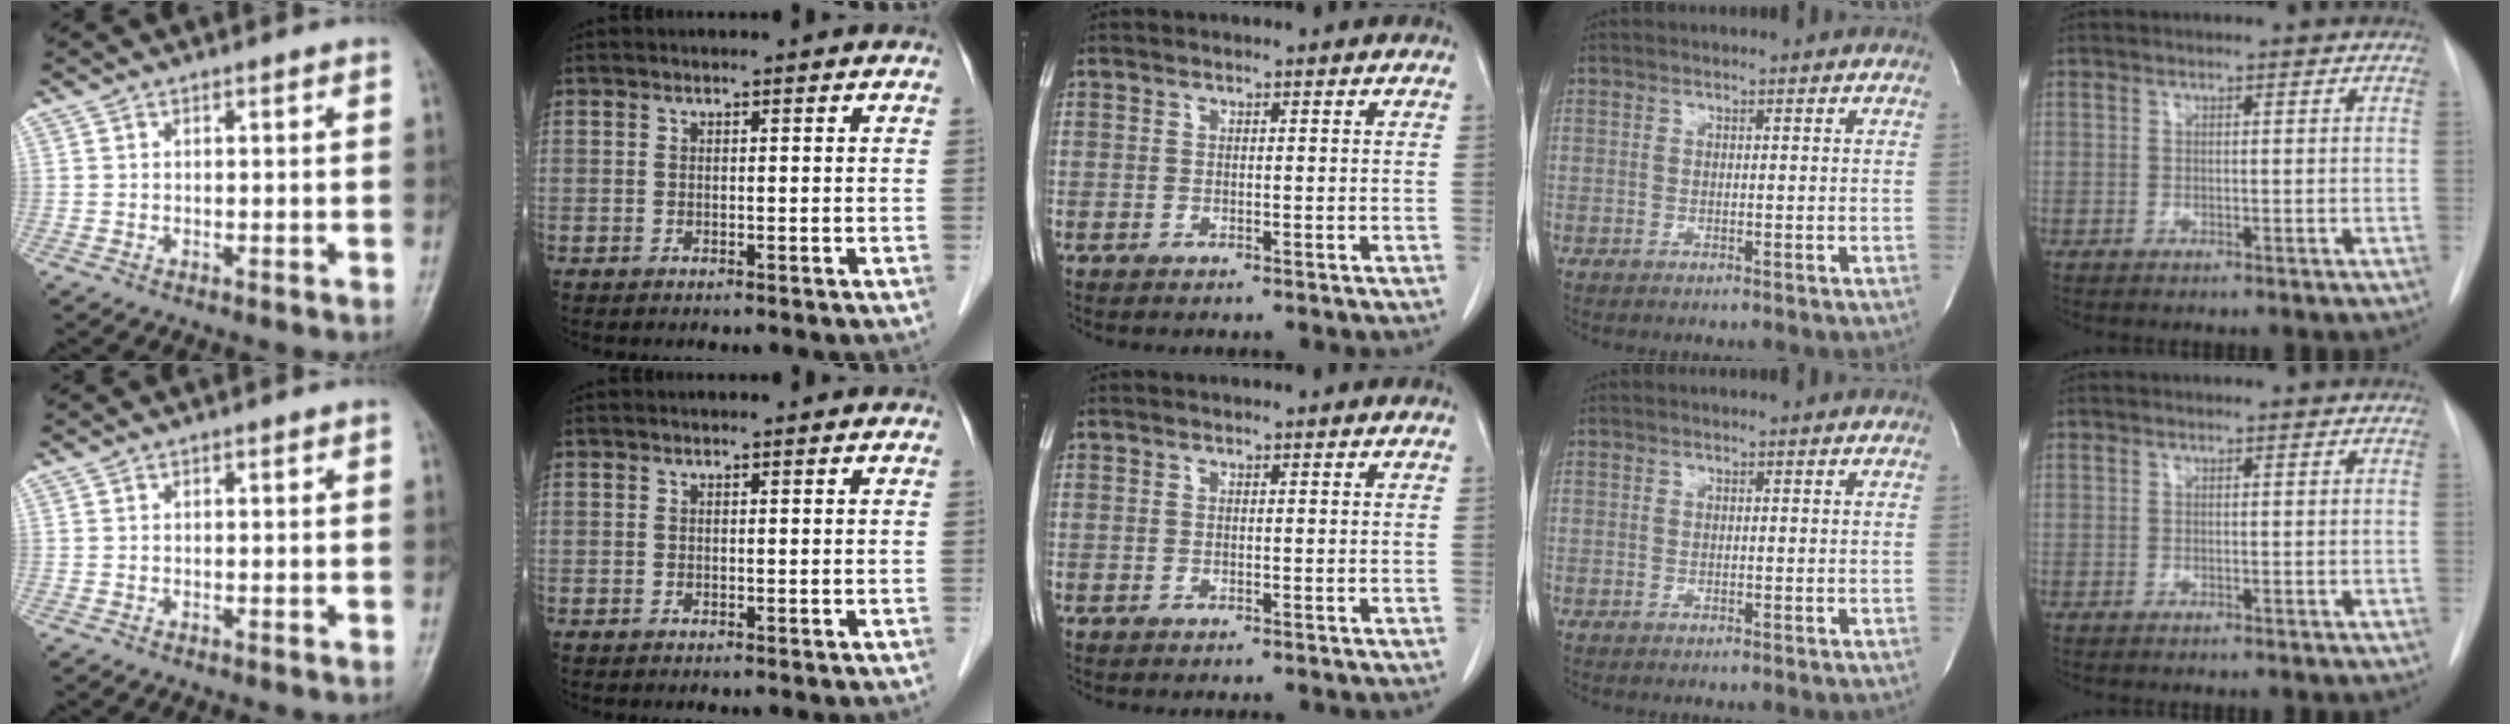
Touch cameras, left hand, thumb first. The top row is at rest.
{}